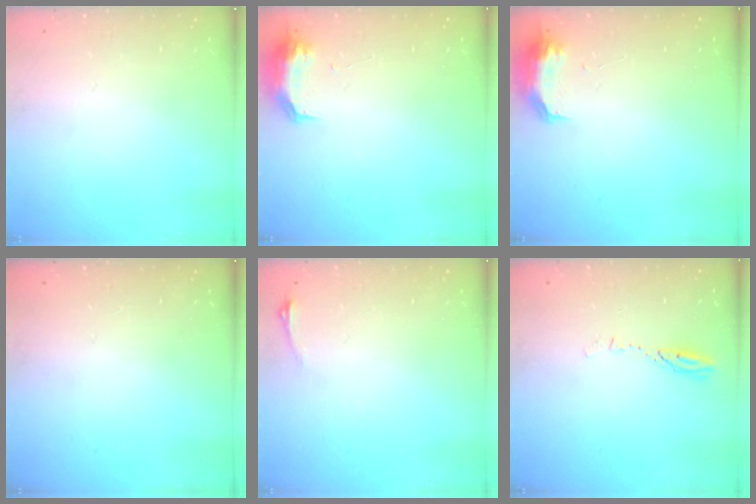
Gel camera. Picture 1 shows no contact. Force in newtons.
{"total": 8.5, "press": 8.4, "slide": 0.9}
{"total": 8.5, "press": 8.4, "slide": 0.9}
{"total": 0.0}
{"total": 2.9, "press": 2.6, "slide": 1.5}
{"total": 3.5, "press": 3.4, "slide": 0.3}